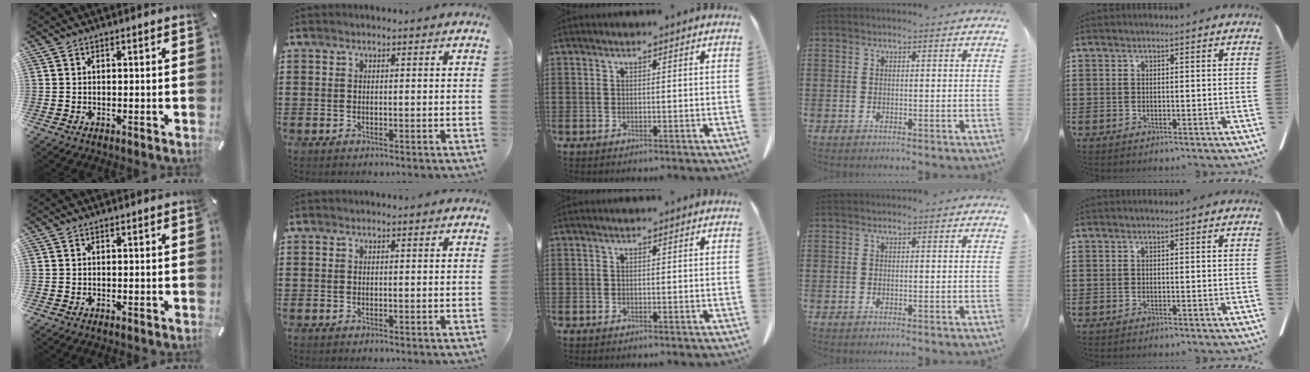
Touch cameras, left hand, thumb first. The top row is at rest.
{}